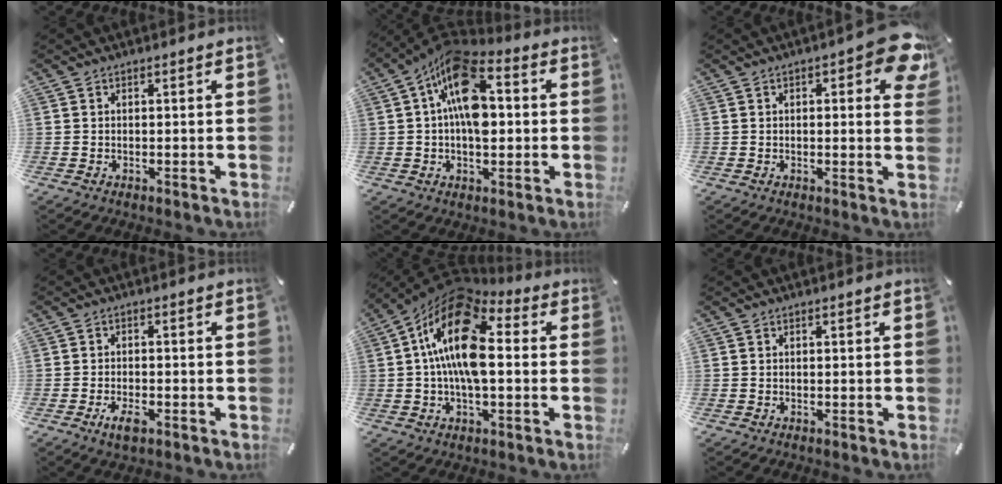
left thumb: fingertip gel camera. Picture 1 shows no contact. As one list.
[{"total": 15.9, "force": [1.6, 8.9, 13.1], "torque": [-0.240, -0.007, 0.028]}, {"total": 8.6, "force": [3.1, 3.4, 7.2], "torque": [-0.081, -0.018, 0.050]}, {"total": 3.8, "force": [-2.0, 1.6, 2.7], "torque": [-0.056, 0.005, -0.038]}, {"total": 18.7, "force": [2.1, 9.8, 15.7], "torque": [-0.292, -0.008, 0.032]}, {"total": 0.0}]